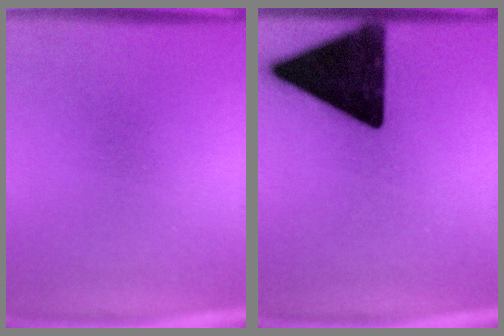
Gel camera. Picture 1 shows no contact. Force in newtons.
{"total": 18.0}